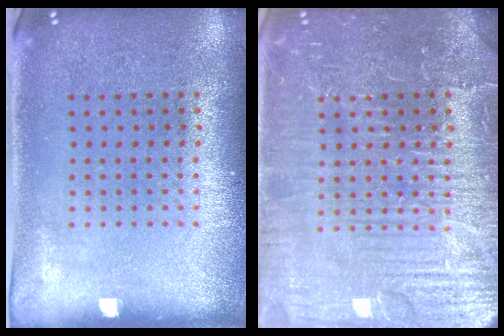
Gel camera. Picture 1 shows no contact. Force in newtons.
{"total": 5.7, "press": 5.6, "slide": 0.7}